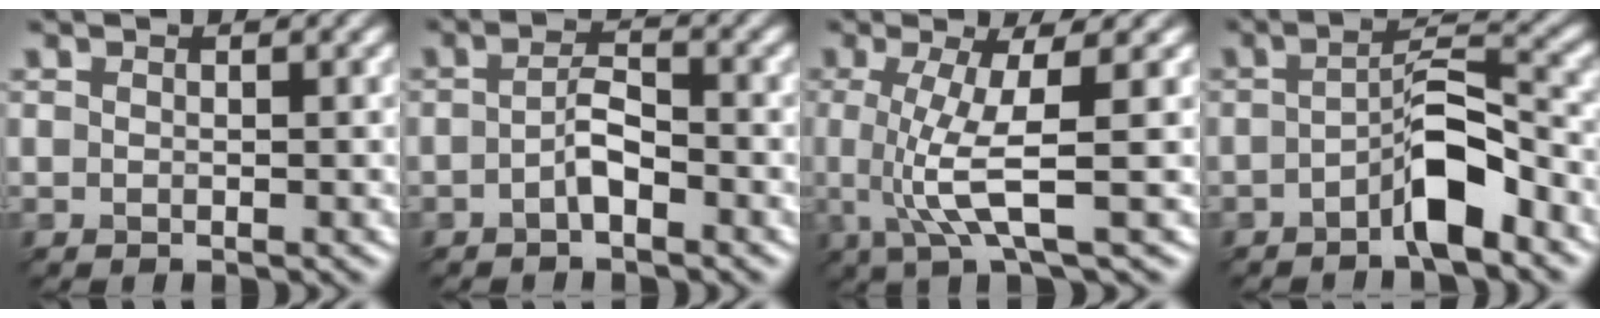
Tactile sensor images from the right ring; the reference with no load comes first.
{"total": 1.6, "force": [-1.2, -0.1, 1.0], "torque": [-0.033, 0.012, -0.014]}
{"total": 4.6, "force": [-0.1, 0.3, 4.6], "torque": [-0.103, 0.005, 0.013]}
{"total": 4.2, "force": [-2.8, 0.4, 3.1], "torque": [-0.060, 0.019, -0.040]}